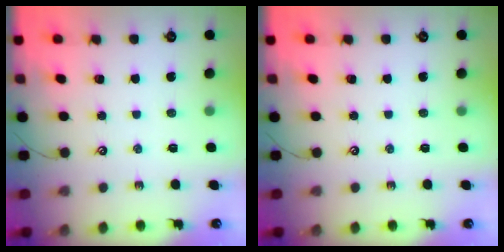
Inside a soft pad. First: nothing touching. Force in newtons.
{"total": 0.0}